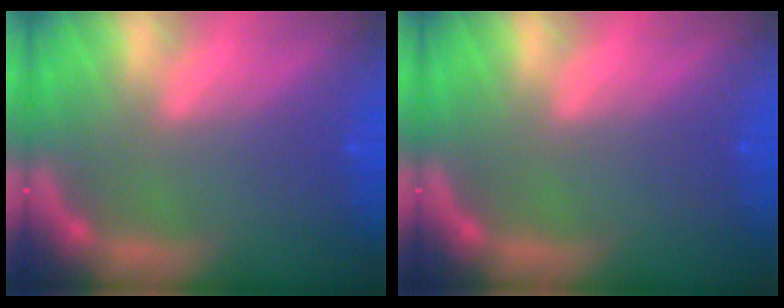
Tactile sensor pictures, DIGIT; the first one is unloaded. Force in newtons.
{"total": 0.0}